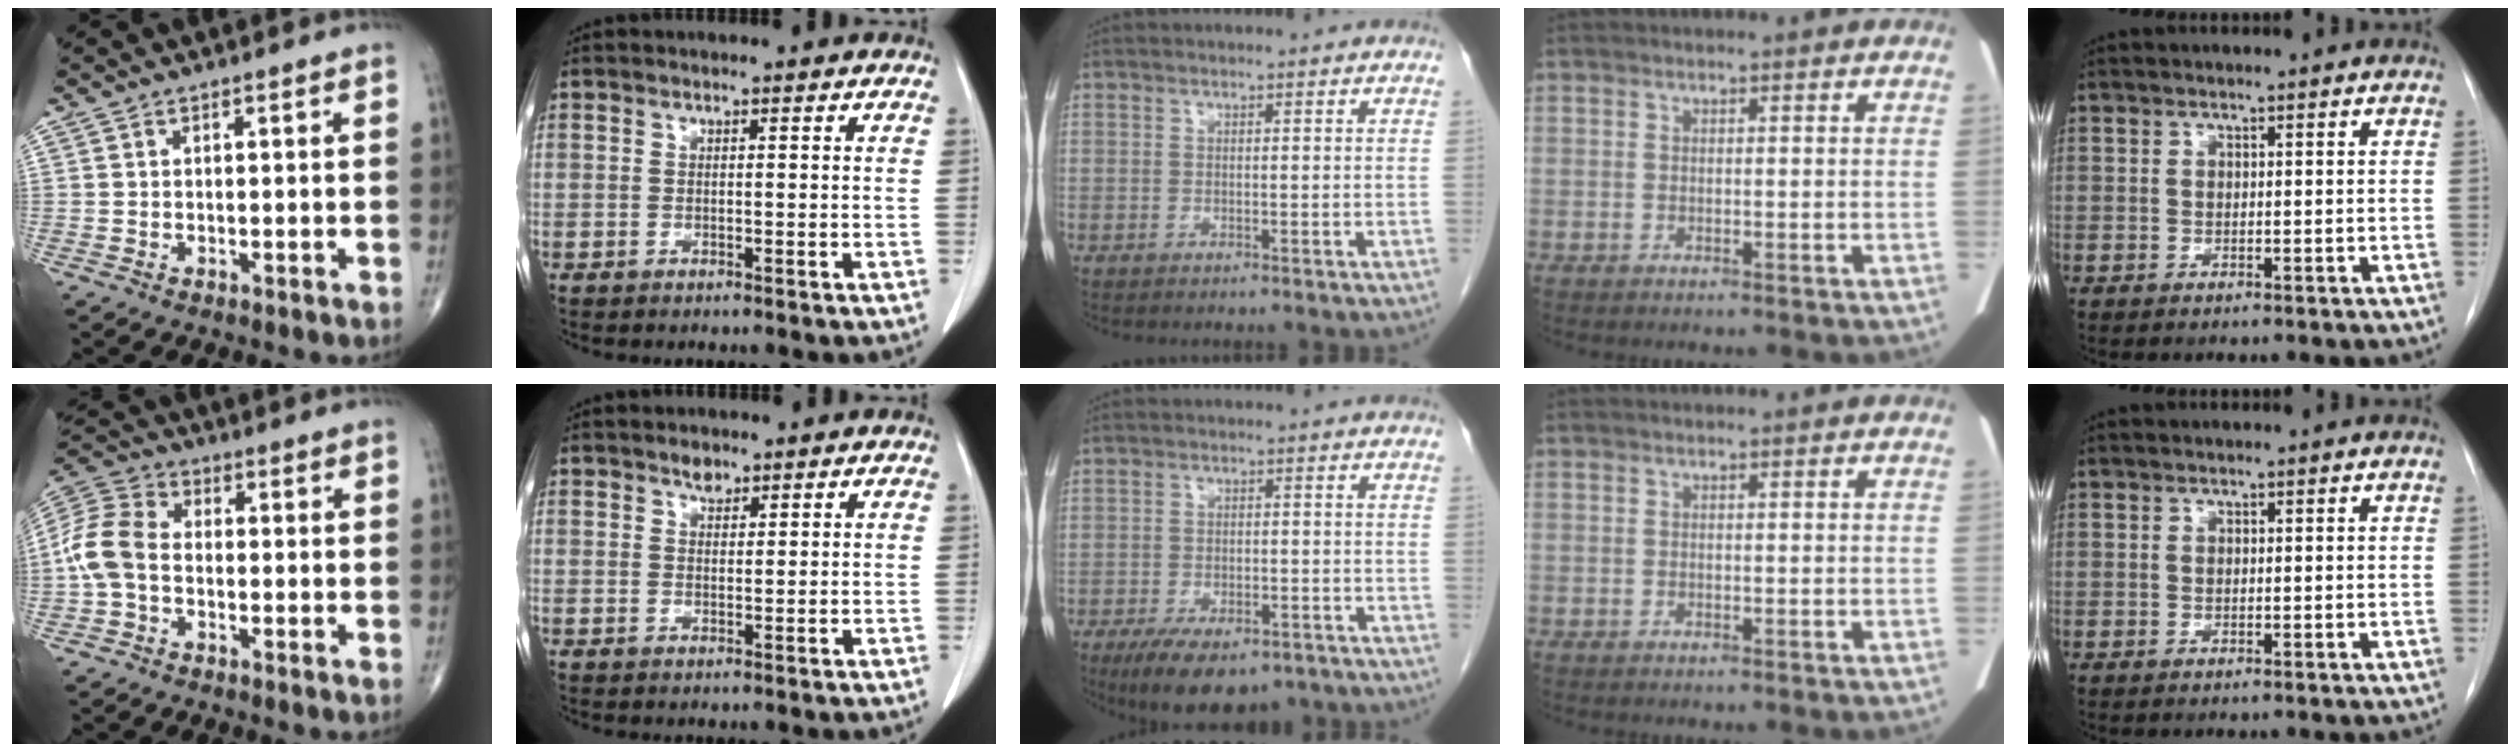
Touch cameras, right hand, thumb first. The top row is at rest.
{"thumb": {"total": 9.4, "force": [-1.4, 6.3, 6.8], "torque": [-0.143, 0.027, -0.043]}, "index": {"total": 1.8, "force": [1.4, 1.0, 0.6], "torque": [-0.011, 0.000, 0.023]}, "middle": {"total": 10.5, "force": [-7.6, 4.4, 5.8], "torque": [-0.086, -0.005, -0.113]}}